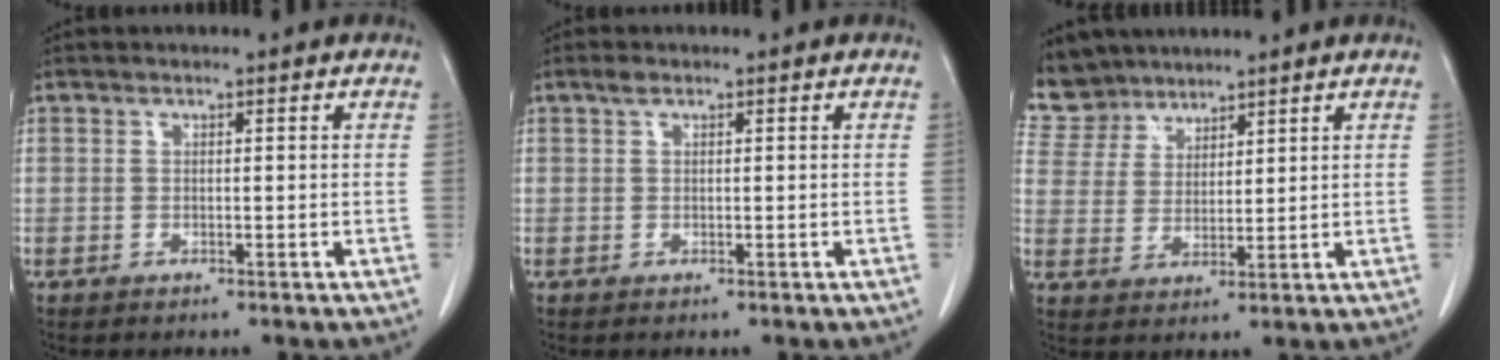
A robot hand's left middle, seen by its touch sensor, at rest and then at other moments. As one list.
[{"total": 0.9, "force": [0.6, 0.4, 0.5], "torque": [-0.012, 0.009, 0.011]}, {"total": 6.7, "force": [6.1, 2.8, -0.3], "torque": [0.000, 0.006, 0.128]}]